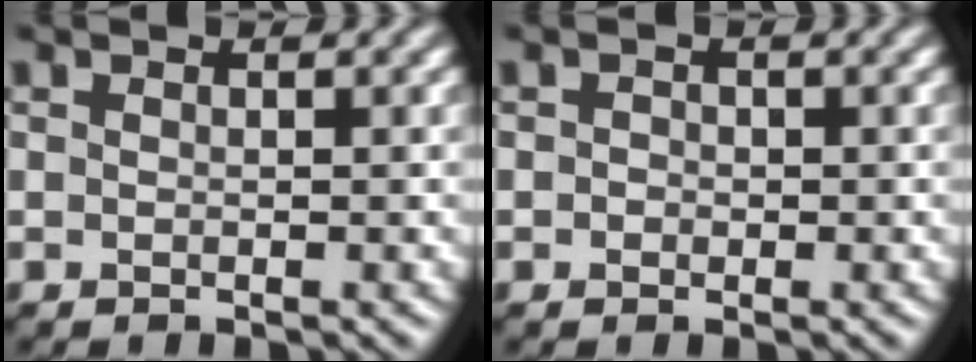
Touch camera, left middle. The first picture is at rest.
{"total": 0.6, "force": [-0.2, 0.6, 0.1], "torque": [0.004, -0.001, -0.006]}